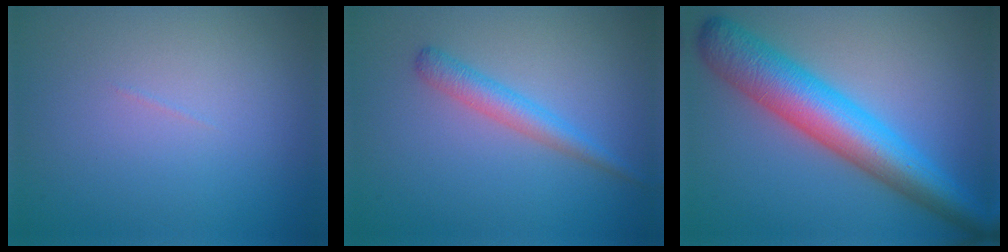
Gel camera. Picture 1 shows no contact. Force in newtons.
{"total": 2.3, "press": 2.3, "slide": 0.0}
{"total": 8.1, "press": 8.1, "slide": 0.1}